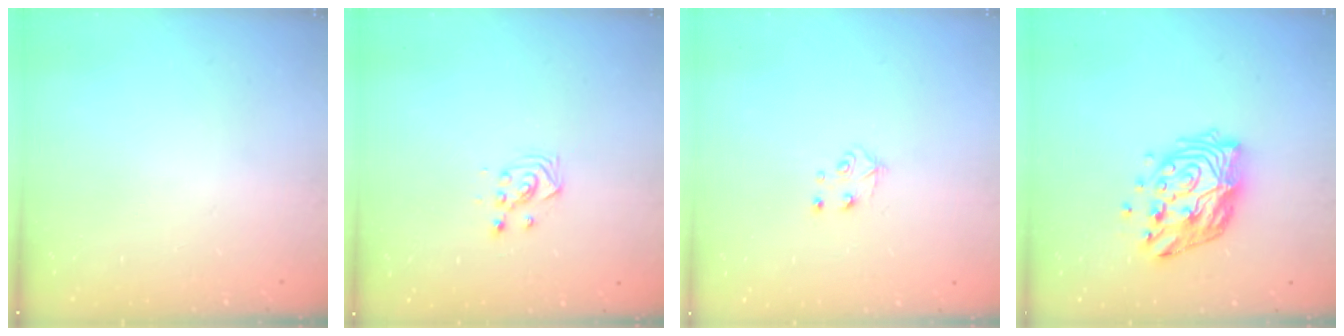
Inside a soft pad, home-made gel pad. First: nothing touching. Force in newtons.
{"total": 2.9, "press": 2.9, "slide": 0.3}
{"total": 4.0, "press": 3.9, "slide": 0.4}
{"total": 15.0, "press": 14.9, "slide": 1.6}